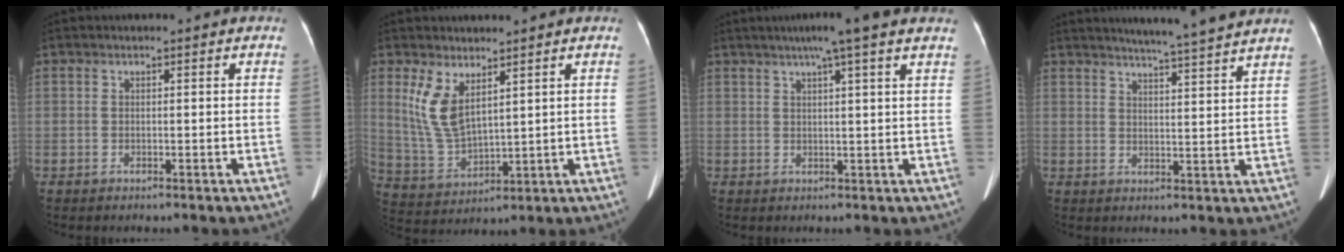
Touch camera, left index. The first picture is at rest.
{"total": 7.0, "force": [3.5, 2.6, 5.5], "torque": [-0.132, -0.008, 0.084]}
{"total": 7.8, "force": [5.7, -0.7, 5.3], "torque": [-0.084, 0.020, 0.070]}
{"total": 11.5, "force": [10.3, -1.2, 4.9], "torque": [-0.080, -0.004, 0.126]}